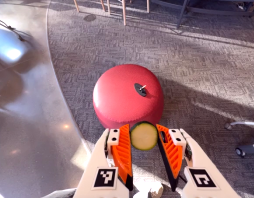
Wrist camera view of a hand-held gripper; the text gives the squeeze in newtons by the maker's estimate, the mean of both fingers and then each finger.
{"total": 5.1, "left": 4.8, "right": 5.4}